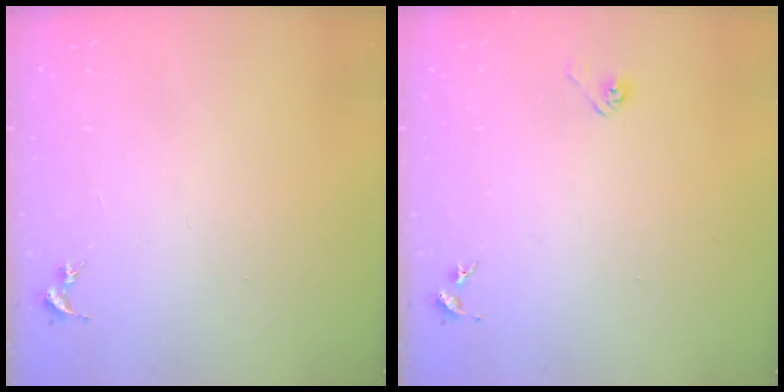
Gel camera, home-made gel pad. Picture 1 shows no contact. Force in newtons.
{"total": 2.9, "press": 2.8, "slide": 0.8}